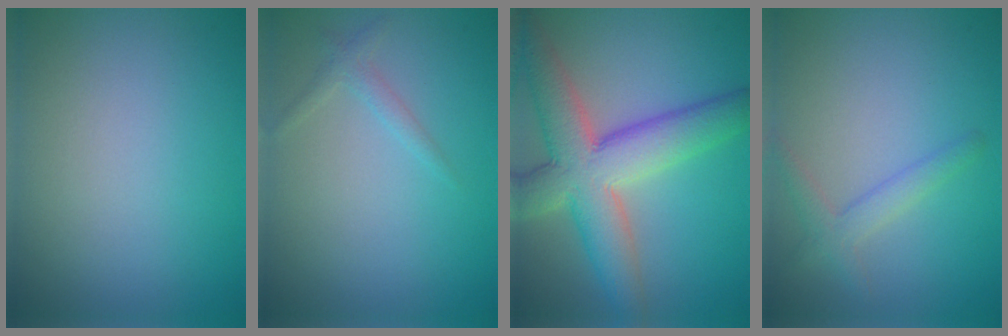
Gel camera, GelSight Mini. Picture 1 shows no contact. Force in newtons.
{"total": 1.0, "press": 1.0, "slide": 0.2}
{"total": 8.9, "press": 8.8, "slide": 0.6}
{"total": 2.0, "press": 2.0, "slide": 0.1}